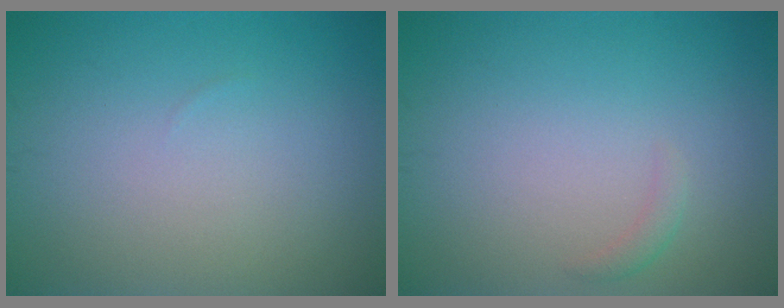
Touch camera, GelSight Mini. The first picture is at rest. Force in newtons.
{"total": 0.8, "press": 0.8, "slide": 0.0}